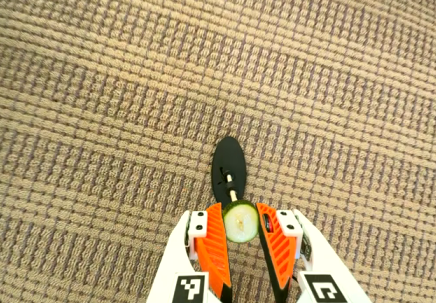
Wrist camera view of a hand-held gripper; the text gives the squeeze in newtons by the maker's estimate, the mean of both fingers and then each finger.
{"total": 9.1, "left": 9.1, "right": 9.1}